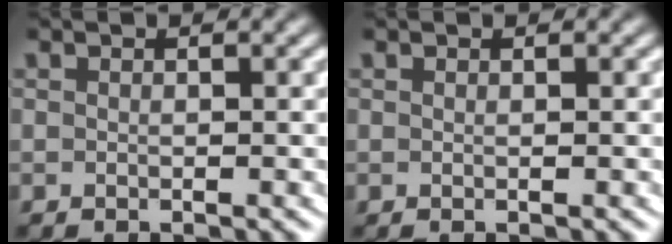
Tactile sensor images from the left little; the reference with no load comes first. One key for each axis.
{"total": 0.0}